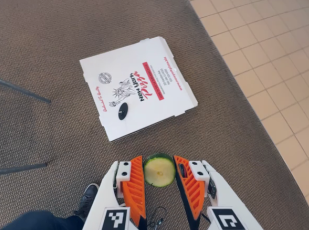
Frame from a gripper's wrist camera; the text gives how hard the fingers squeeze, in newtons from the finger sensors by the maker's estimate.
{"total": 7.0, "left": 7.1, "right": 6.9}